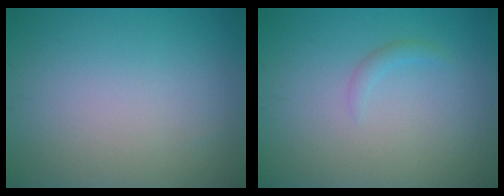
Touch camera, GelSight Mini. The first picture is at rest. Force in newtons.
{"total": 0.9, "press": 0.8, "slide": 0.1}